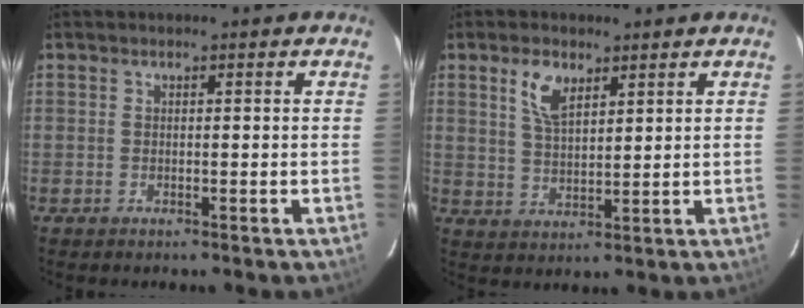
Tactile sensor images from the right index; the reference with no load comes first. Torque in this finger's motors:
{"motor_torque": [0.19, 0.17, 0.11, 0.06]}